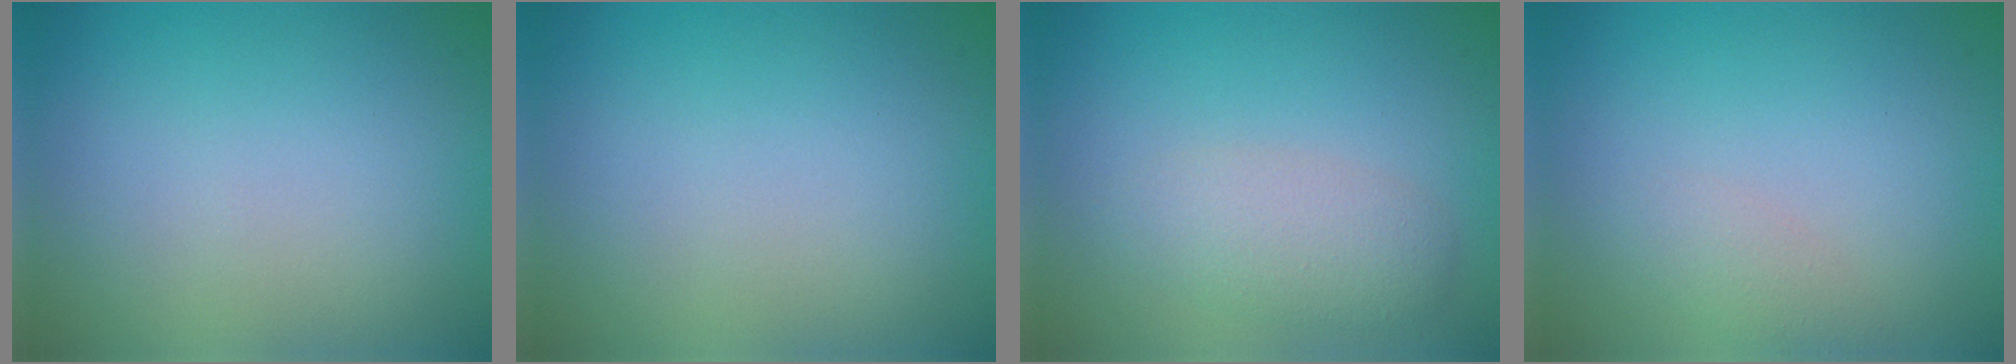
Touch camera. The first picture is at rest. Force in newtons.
{"total": 0.0}
{"total": 2.9, "press": 2.9, "slide": 0.1}
{"total": 1.4, "press": 1.4, "slide": 0.1}